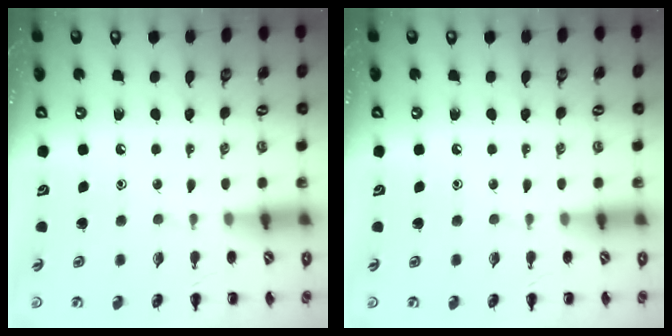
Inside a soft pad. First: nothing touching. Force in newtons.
{"total": 0.0}